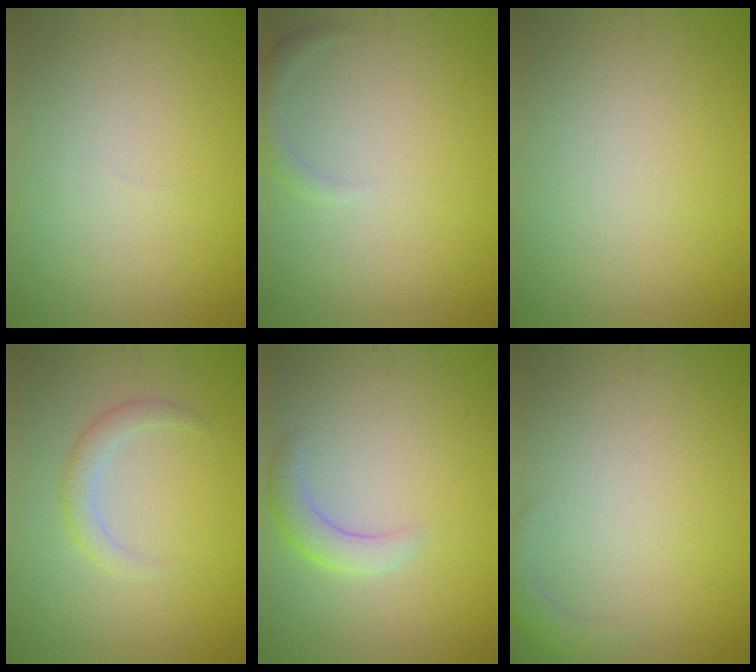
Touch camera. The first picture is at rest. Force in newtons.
{"total": 1.3, "press": 1.2, "slide": 0.2}
{"total": 0.0}
{"total": 1.8, "press": 1.7, "slide": 0.1}
{"total": 2.4, "press": 2.4, "slide": 0.2}
{"total": 1.6, "press": 1.6, "slide": 0.3}